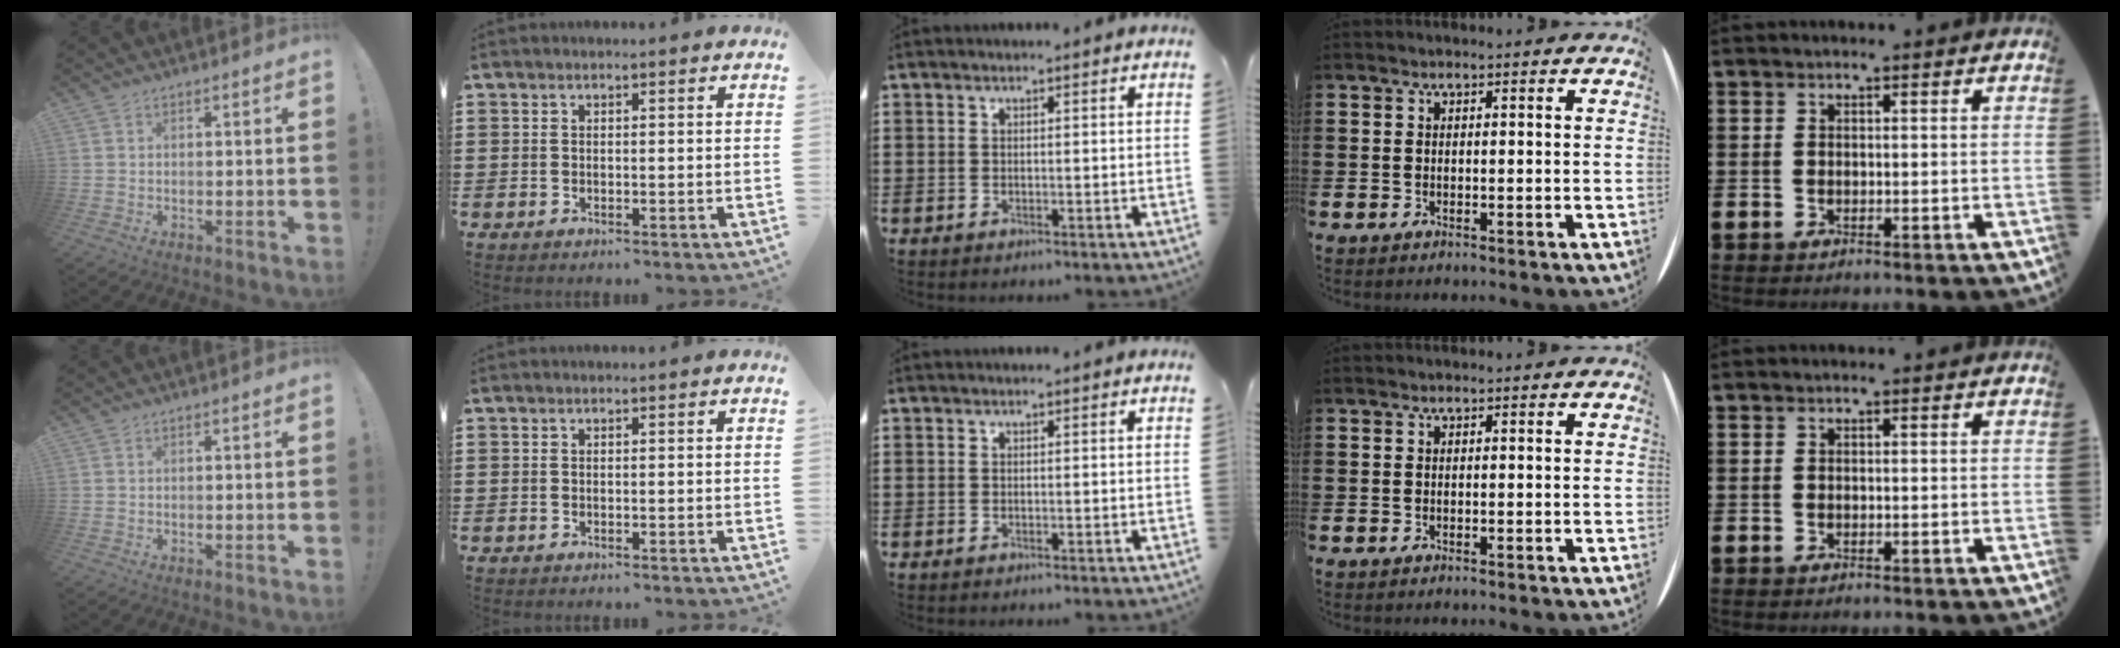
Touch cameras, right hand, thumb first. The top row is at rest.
{}